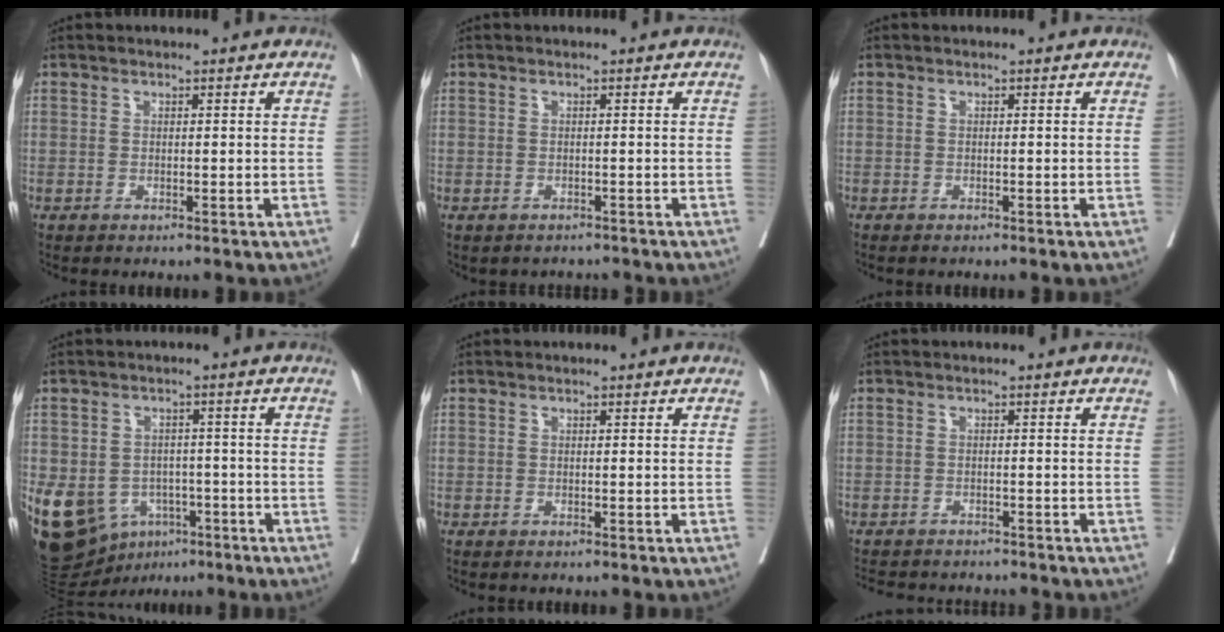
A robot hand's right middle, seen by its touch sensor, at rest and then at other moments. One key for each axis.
{"total": 2.0, "fx": -1.8, "fy": 0.8, "fz": 0.5, "tx": -0.009, "ty": -0.002, "tz": -0.022}
{"total": 1.1, "fx": -1.0, "fy": 0.0, "fz": 0.6, "tx": -0.004, "ty": 0.003, "tz": -0.012}
{"total": 16.0, "fx": -7.0, "fy": 11.9, "fz": 8.1, "tx": -0.190, "ty": 0.009, "tz": -0.097}
{"total": 1.0, "fx": -0.9, "fy": 0.0, "fz": 0.5, "tx": -0.003, "ty": 0.004, "tz": -0.011}
{"total": 10.2, "fx": -9.4, "fy": 2.0, "fz": 3.2, "tx": -0.057, "ty": -0.005, "tz": -0.122}